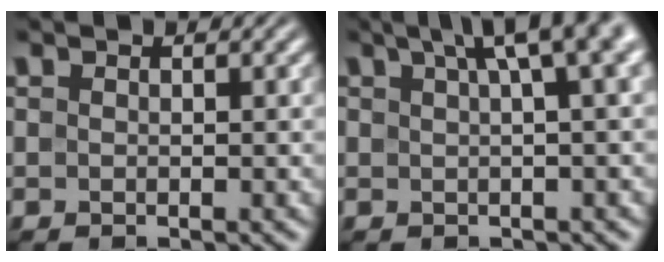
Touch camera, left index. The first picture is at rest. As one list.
[{"total": 7.2, "force": [3.8, 2.4, 5.6], "torque": [-0.069, 0.027, 0.063]}]